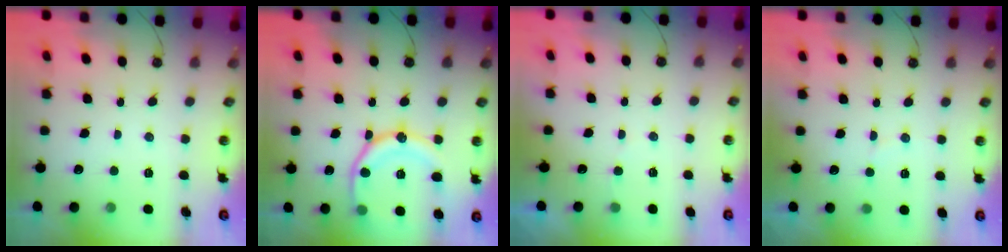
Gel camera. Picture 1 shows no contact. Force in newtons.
{"total": 17.3, "press": 17.2, "slide": 1.9}
{"total": 3.0, "press": 2.9, "slide": 0.3}
{"total": 2.9, "press": 2.6, "slide": 1.2}